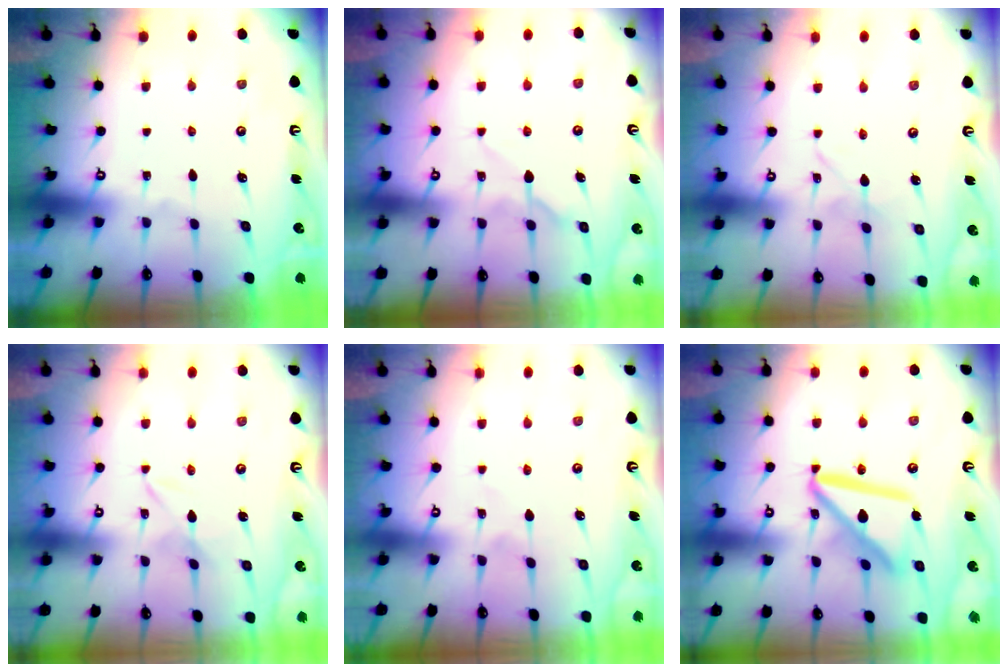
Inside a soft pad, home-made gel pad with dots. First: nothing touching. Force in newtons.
{"total": 7.6, "press": 7.5, "slide": 0.6}
{"total": 2.6, "press": 2.6, "slide": 0.2}
{"total": 2.6, "press": 2.6, "slide": 0.3}
{"total": 2.1, "press": 2.1, "slide": 0.2}
{"total": 16.4, "press": 16.3, "slide": 1.7}